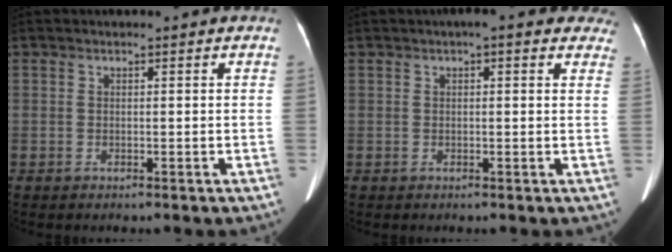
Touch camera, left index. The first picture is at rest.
{"total": 7.0, "force": [5.1, 2.0, 4.3], "torque": [-0.038, 0.019, 0.048]}